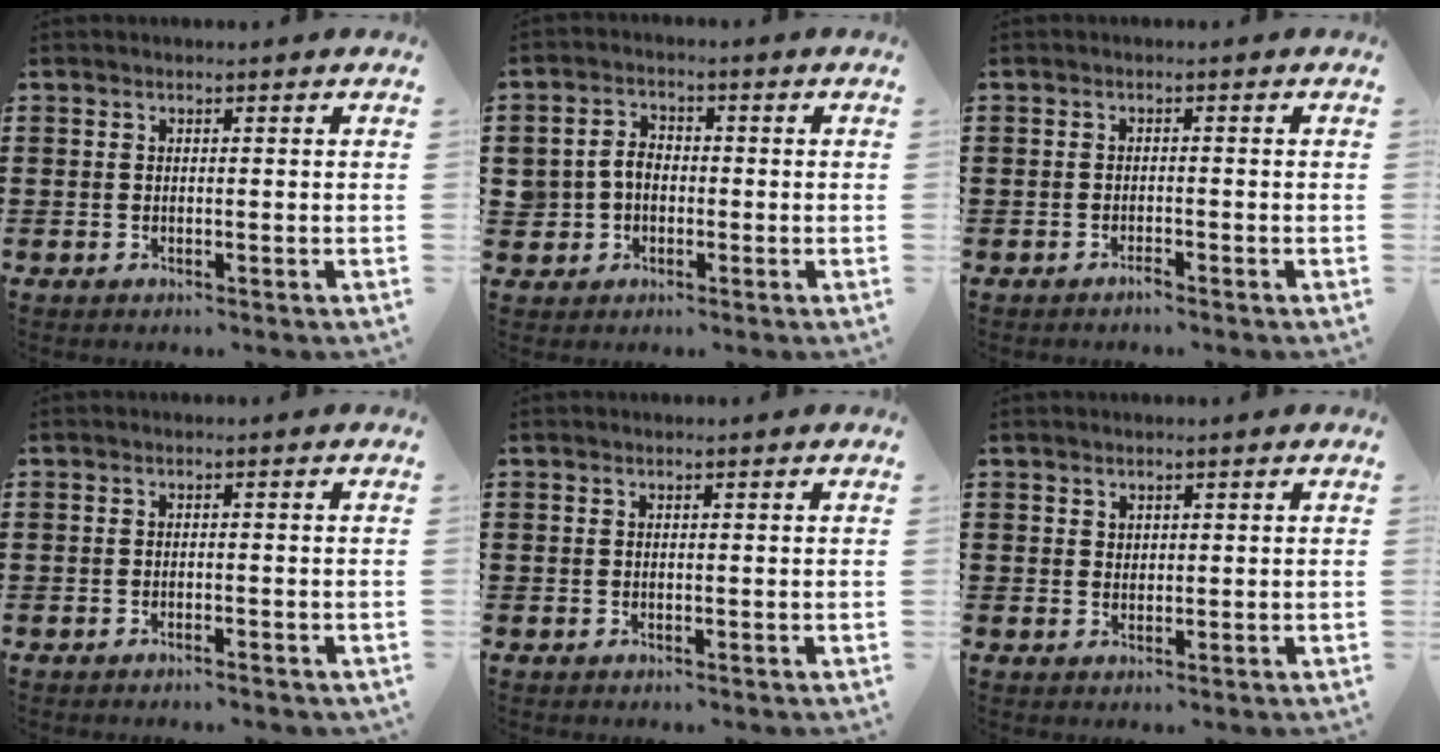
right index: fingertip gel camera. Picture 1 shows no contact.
{"total": 3.8, "force": [-0.7, 3.3, 1.7], "torque": [-0.049, 0.007, -0.018]}
{"total": 1.1, "force": [-1.0, -0.1, 0.4], "torque": [-0.012, -0.005, -0.019]}
{"total": 0.9, "force": [-0.8, -0.1, 0.4], "torque": [-0.012, -0.005, -0.014]}
{"total": 0.0}
{"total": 1.2, "force": [0.9, 0.8, 0.2], "torque": [-0.005, 0.001, 0.019]}